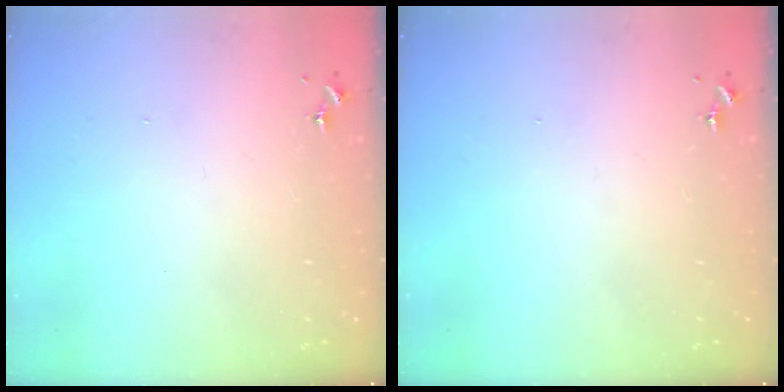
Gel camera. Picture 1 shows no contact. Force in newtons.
{"total": 0.0}